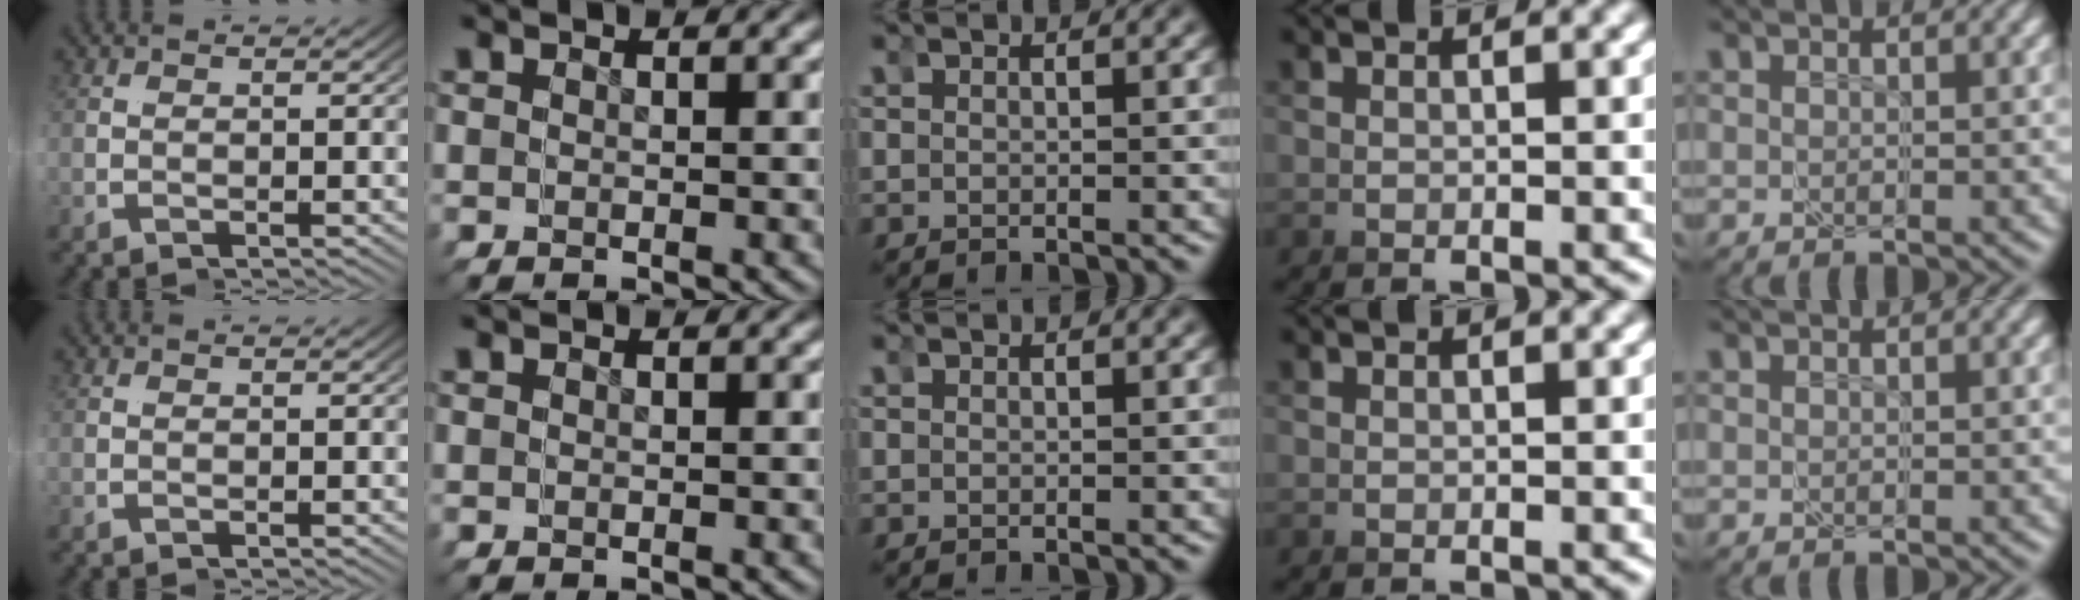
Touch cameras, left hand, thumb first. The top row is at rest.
{}